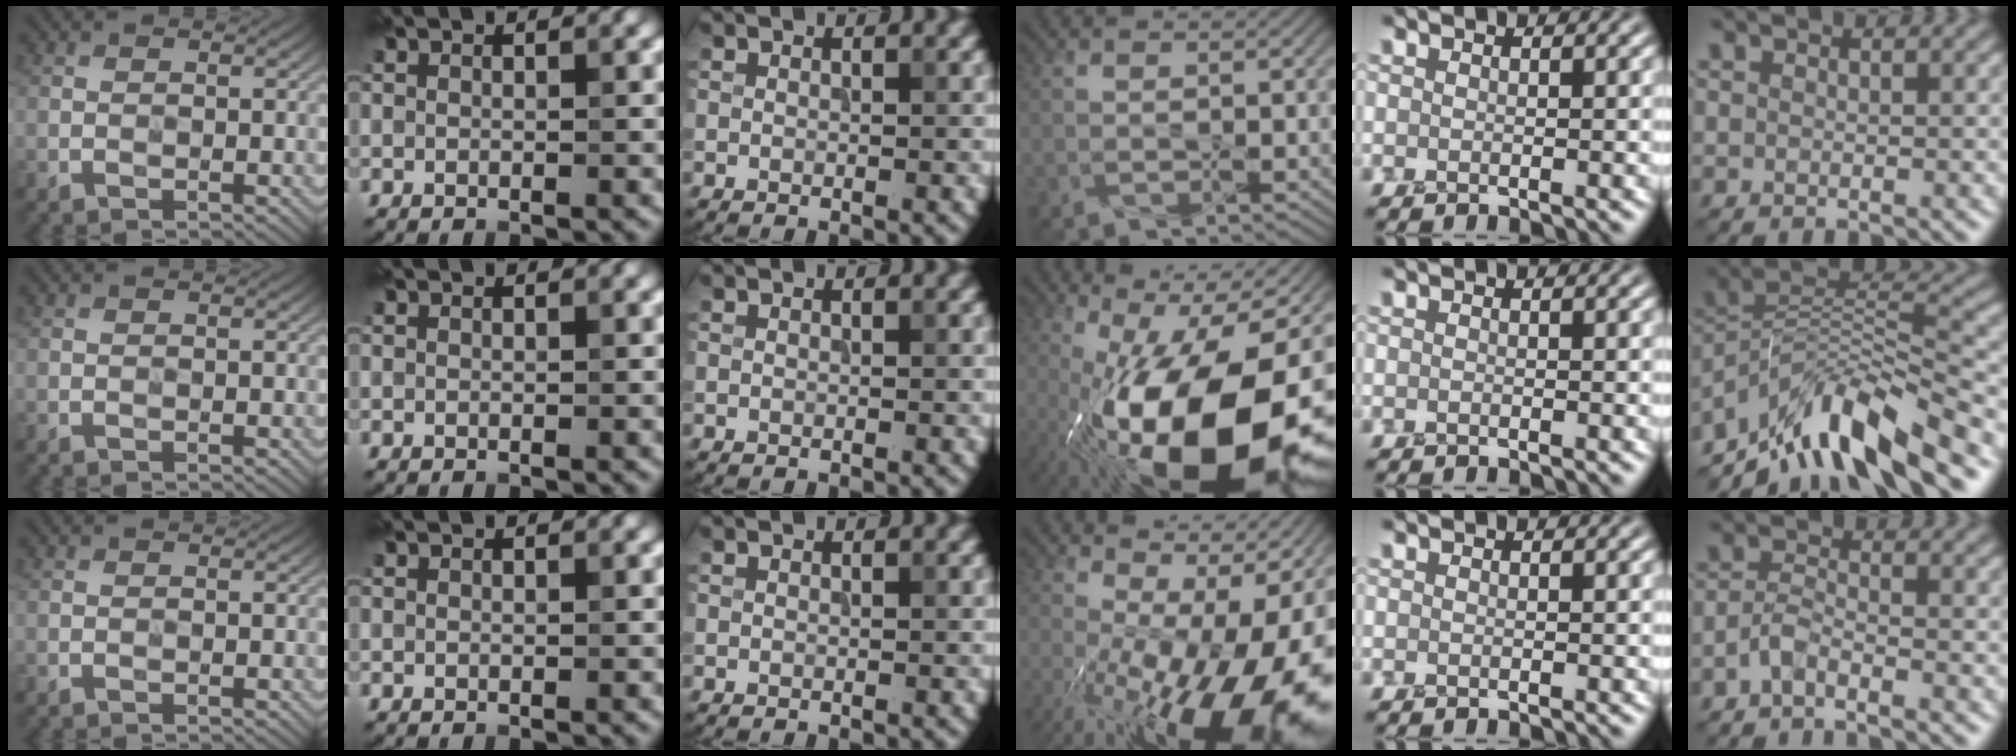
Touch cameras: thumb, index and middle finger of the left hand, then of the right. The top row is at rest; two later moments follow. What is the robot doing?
{"motion": "press", "object": "grip strengthener"}